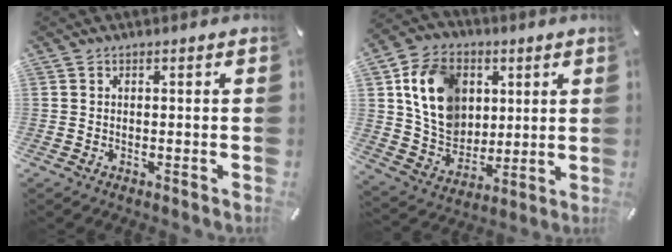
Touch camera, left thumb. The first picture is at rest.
{"total": 15.2, "force": [4.2, 12.8, 7.2], "torque": [-0.125, 0.002, 0.087]}